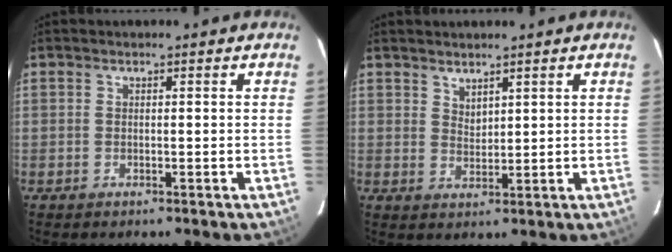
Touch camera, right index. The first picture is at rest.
{"total": 2.4, "force": [2.2, 0.9, 0.8], "torque": [-0.010, 0.002, 0.040]}